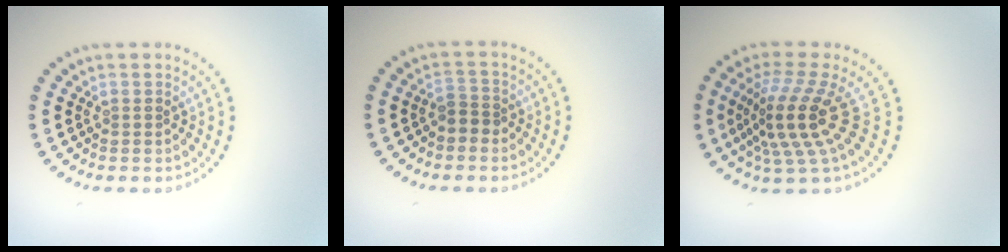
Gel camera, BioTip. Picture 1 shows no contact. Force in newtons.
{"total": 1.6, "press": 1.4, "slide": 0.7}
{"total": 5.2, "press": 3.7, "slide": 3.7}